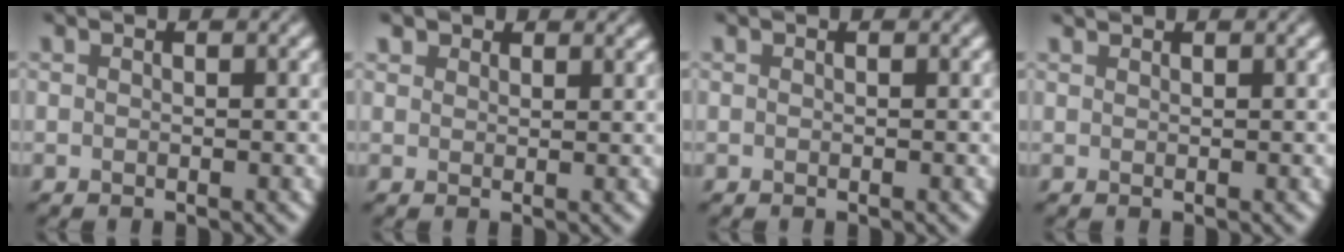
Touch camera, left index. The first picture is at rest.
{"total": 2.1, "force": [1.7, 1.1, 0.4], "torque": [-0.021, -0.007, 0.032]}
{"total": 0.0}
{"total": 0.6, "force": [0.6, 0.0, 0.0], "torque": [-0.006, 0.002, 0.016]}